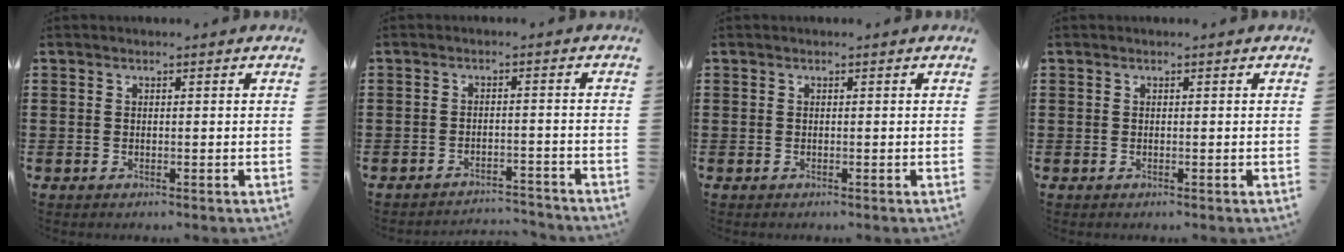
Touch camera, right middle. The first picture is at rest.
{"total": 2.9, "force": [-2.9, 0.2, 0.0], "torque": [-0.007, 0.001, -0.062]}
{"total": 0.0}
{"total": 0.0}